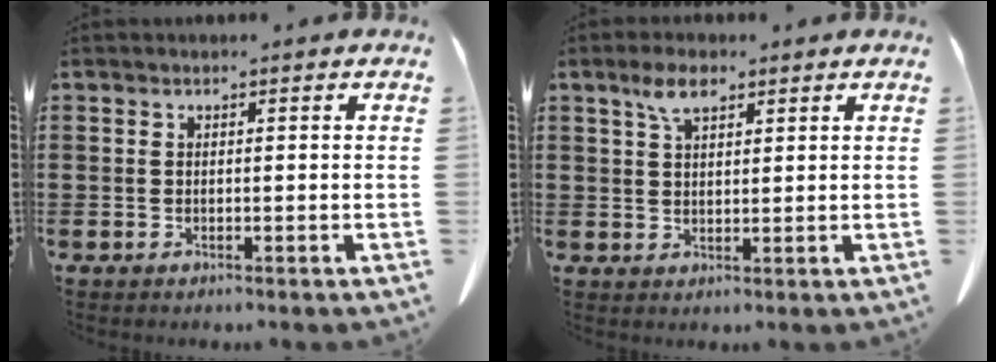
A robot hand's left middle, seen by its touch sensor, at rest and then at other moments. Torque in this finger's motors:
{"motor_torque": [1.20, 0.94, 0.41, 0.10]}